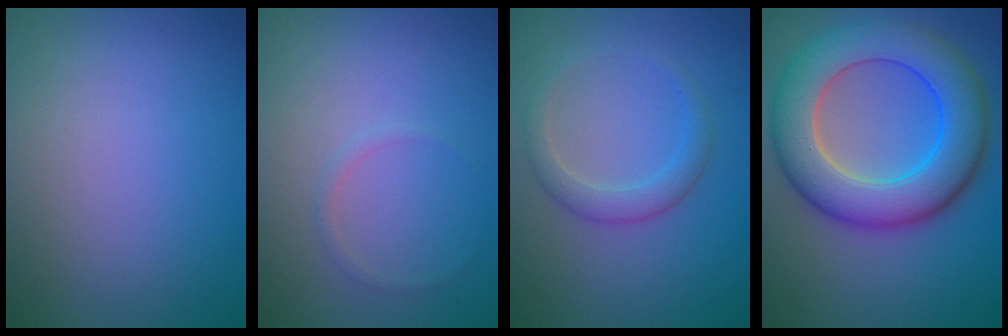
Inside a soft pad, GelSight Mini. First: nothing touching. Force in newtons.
{"total": 0.5, "press": 0.5, "slide": 0.1}
{"total": 2.3, "press": 2.3, "slide": 0.1}
{"total": 9.9, "press": 9.9, "slide": 0.2}